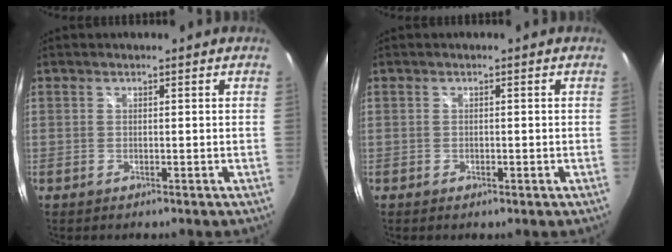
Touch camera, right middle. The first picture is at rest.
{"total": 0.6, "force": [-0.3, 0.3, 0.4], "torque": [-0.005, 0.000, -0.006]}